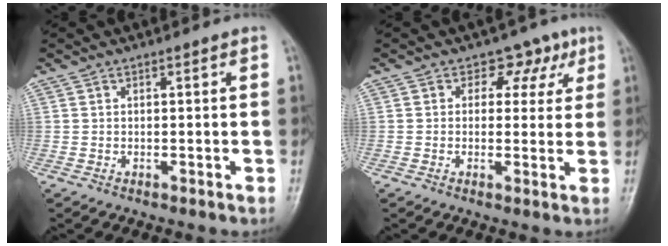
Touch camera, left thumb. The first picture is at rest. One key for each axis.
{"total": 4.9, "fx": 2.3, "fy": 4.0, "fz": 1.7, "tx": 0.018, "ty": -0.001, "tz": 0.022}